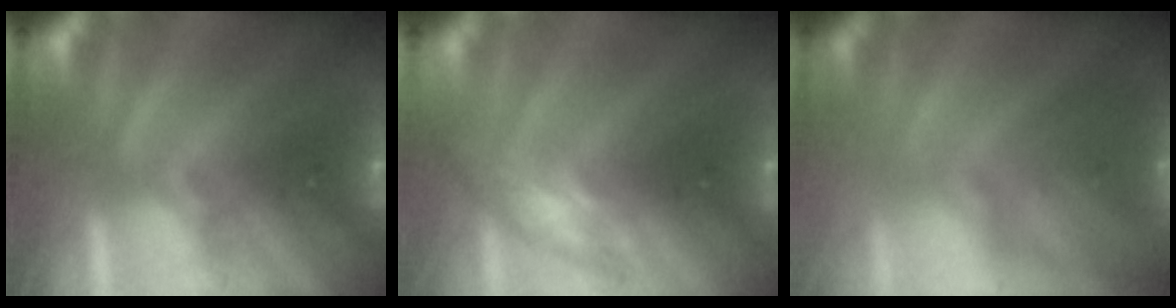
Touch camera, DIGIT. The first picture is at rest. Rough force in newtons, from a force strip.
{"total": 2.5}
{"total": 9.4}